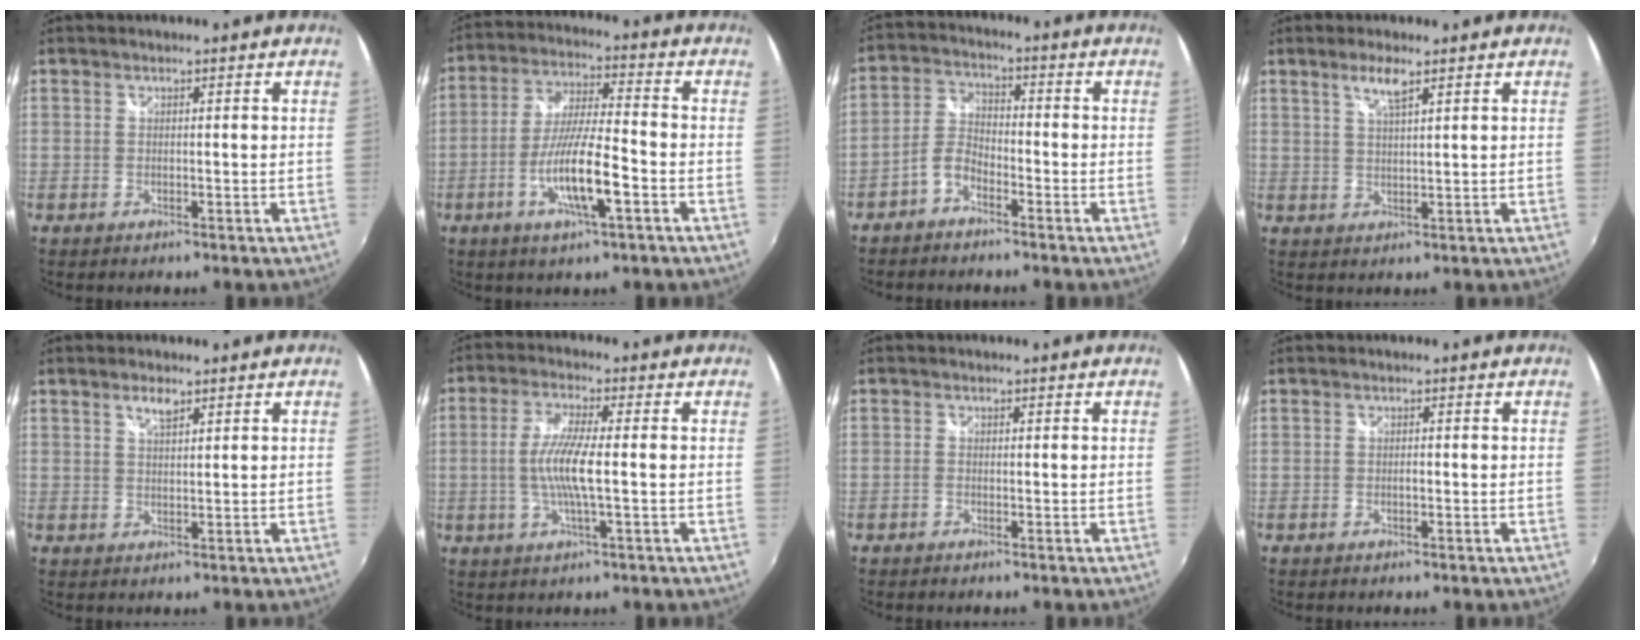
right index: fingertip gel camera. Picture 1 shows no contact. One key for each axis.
{"total": 11.6, "fx": -4.5, "fy": 1.6, "fz": 10.6, "tx": -0.210, "ty": -0.007, "tz": -0.083}
{"total": 4.7, "fx": -3.3, "fy": 2.2, "fz": 2.6, "tx": -0.066, "ty": 0.015, "tz": -0.068}
{"total": 3.6, "fx": 2.2, "fy": 0.5, "fz": 2.8, "tx": -0.053, "ty": 0.002, "tz": 0.043}
{"total": 2.5, "fx": 1.6, "fy": 0.8, "fz": 1.7, "tx": -0.028, "ty": 0.003, "tz": 0.028}
{"total": 7.7, "fx": -0.9, "fy": 0.7, "fz": 7.7, "tx": -0.153, "ty": -0.003, "tz": -0.018}
{"total": 0.5, "fx": -0.4, "fy": 0.2, "fz": 0.2, "tx": -0.003, "ty": -0.002, "tz": -0.011}
{"total": 0.7, "fx": -0.2, "fy": 0.3, "fz": 0.6, "tx": -0.012, "ty": 0.002, "tz": -0.005}